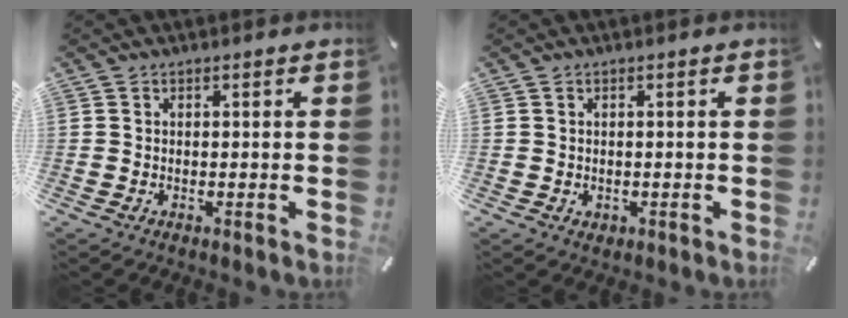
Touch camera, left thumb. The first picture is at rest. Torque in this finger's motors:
{"motor_torque": [0.19, 0.20, 0.00, 0.00, 0.00]}